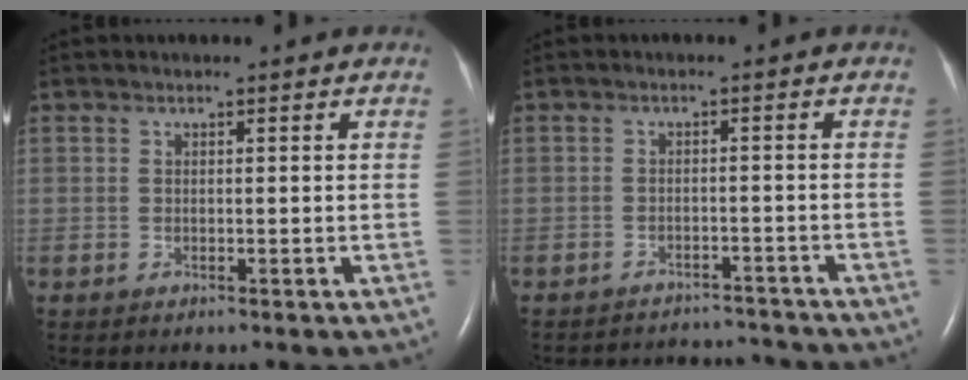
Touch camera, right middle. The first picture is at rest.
{"total": 9.7, "force": [-9.5, 1.9, 0.6], "torque": [-0.016, 0.015, -0.119]}